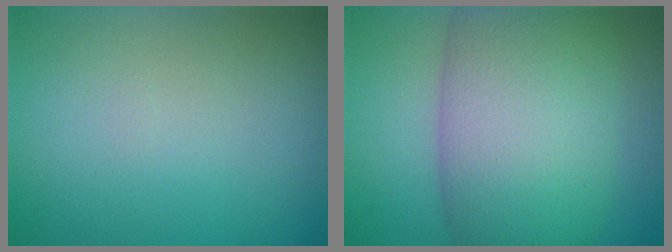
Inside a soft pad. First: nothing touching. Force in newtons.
{"total": 12.3, "press": 12.3, "slide": 0.6}